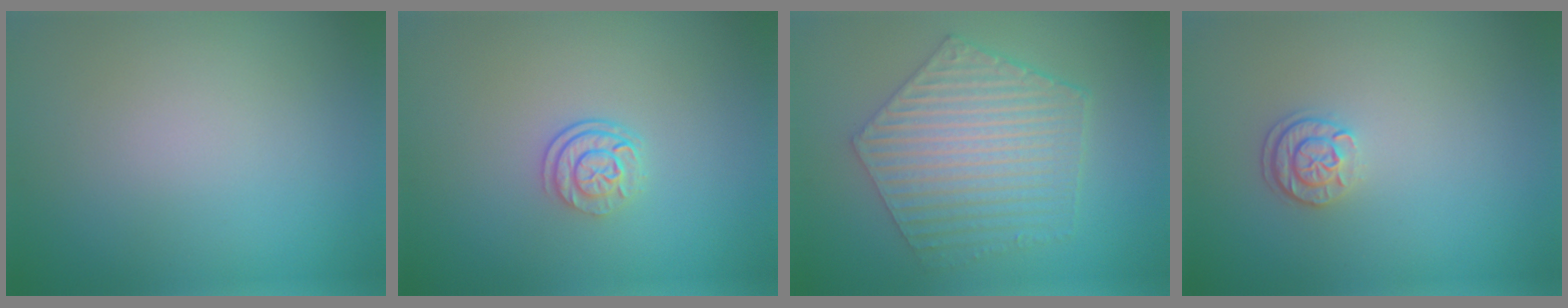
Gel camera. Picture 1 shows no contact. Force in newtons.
{"total": 2.4, "press": 1.8, "slide": 1.7}
{"total": 6.3, "press": 4.8, "slide": 4.0}
{"total": 1.7, "press": 1.6, "slide": 0.7}